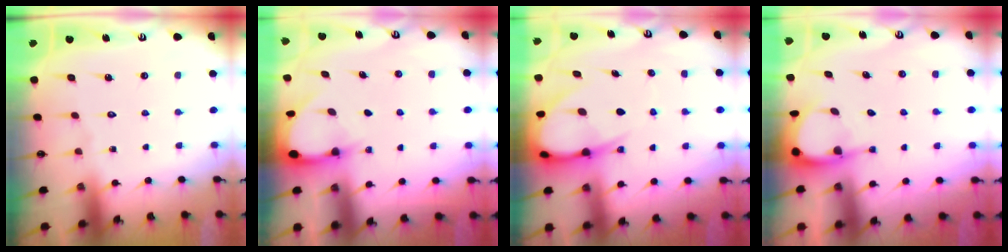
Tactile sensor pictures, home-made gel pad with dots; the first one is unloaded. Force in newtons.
{"total": 3.1, "press": 3.1, "slide": 0.3}
{"total": 10.9, "press": 10.8, "slide": 1.2}
{"total": 4.9, "press": 4.9, "slide": 0.3}